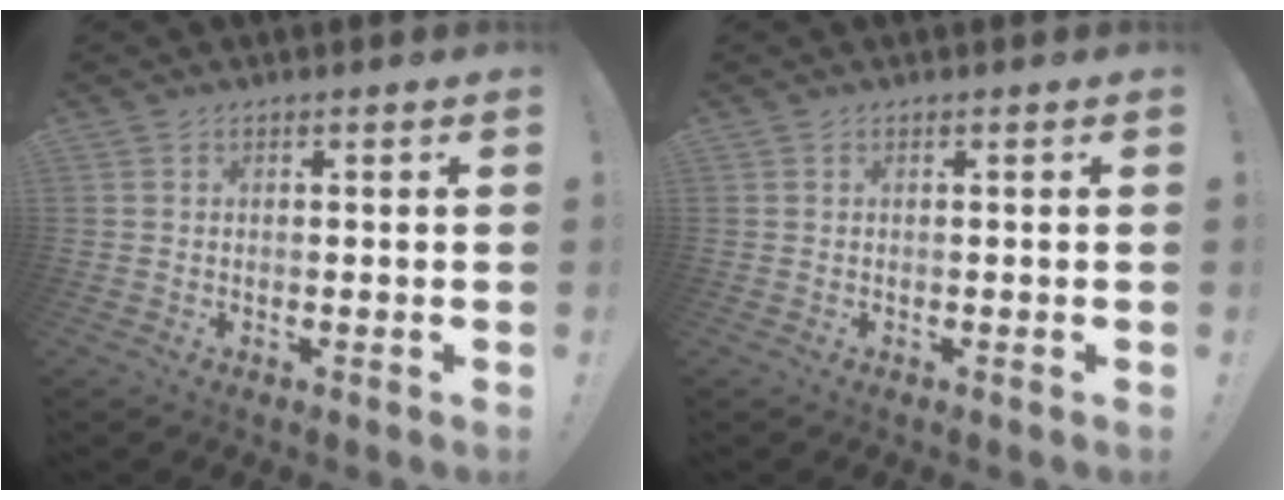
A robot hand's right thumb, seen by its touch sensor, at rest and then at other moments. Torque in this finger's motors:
{"motor_torque": [-0.02, 0.02, 0.00, 0.00, 0.00]}